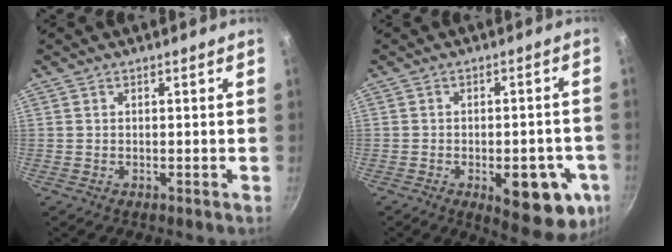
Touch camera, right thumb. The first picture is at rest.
{"total": 13.4, "force": [-5.2, 5.4, 11.0], "torque": [-0.116, 0.014, -0.057]}